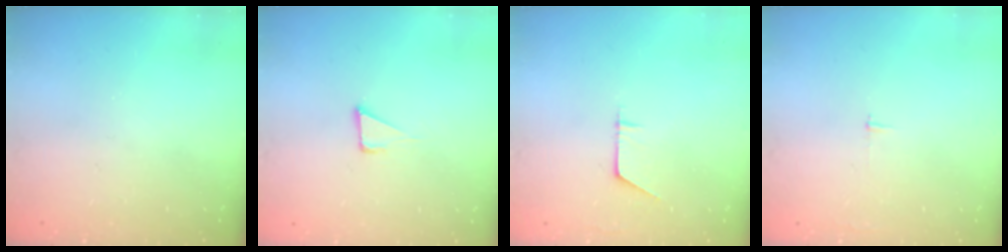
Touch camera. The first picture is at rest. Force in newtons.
{"total": 4.9, "press": 3.9, "slide": 3.0}
{"total": 4.8, "press": 4.7, "slide": 0.4}
{"total": 2.3, "press": 2.3, "slide": 0.2}